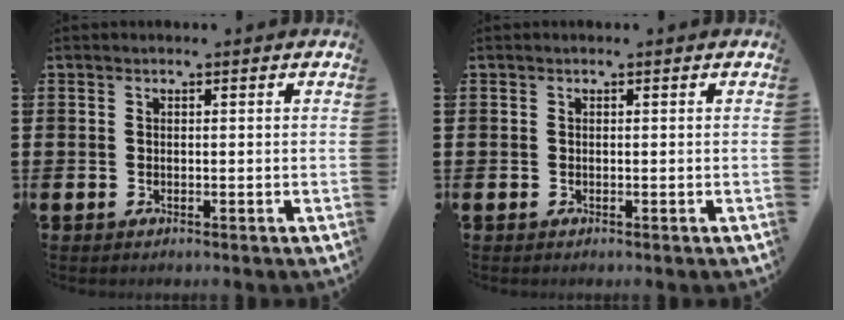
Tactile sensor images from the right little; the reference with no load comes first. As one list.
[{"total": 0.0}]